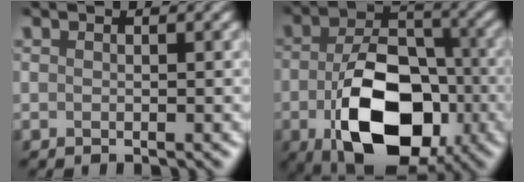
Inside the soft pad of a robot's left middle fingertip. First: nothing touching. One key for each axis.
{"total": 11.1, "fx": -4.1, "fy": 6.8, "fz": 7.8, "tx": -0.158, "ty": -0.016, "tz": -0.059}